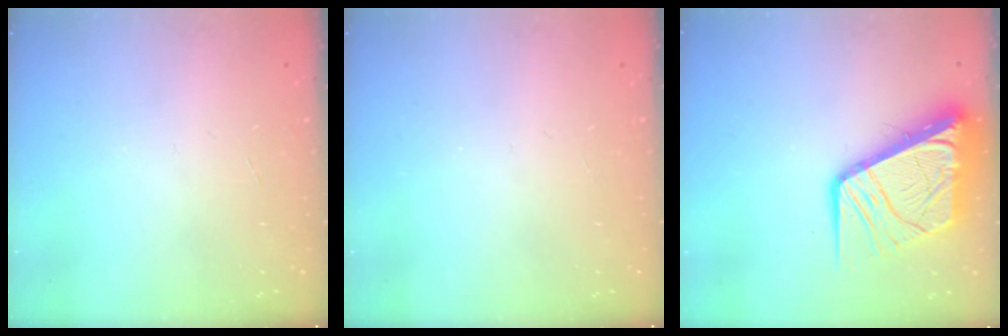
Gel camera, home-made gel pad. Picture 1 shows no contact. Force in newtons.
{"total": 0.0}
{"total": 15.8, "press": 15.7, "slide": 1.8}